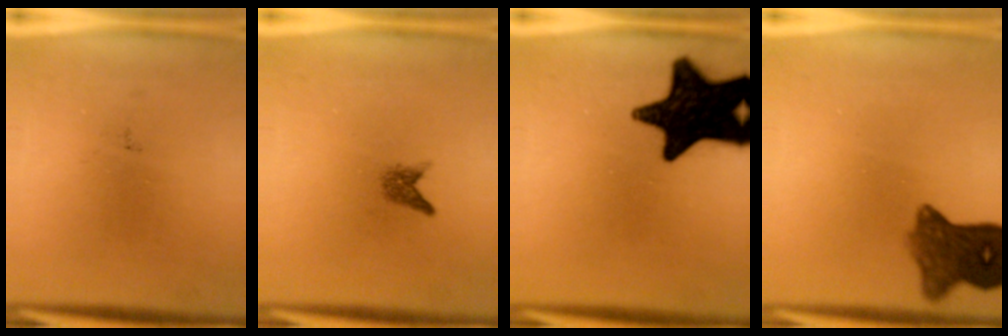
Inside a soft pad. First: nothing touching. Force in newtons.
{"total": 1.5}
{"total": 18.4}
{"total": 7.6}